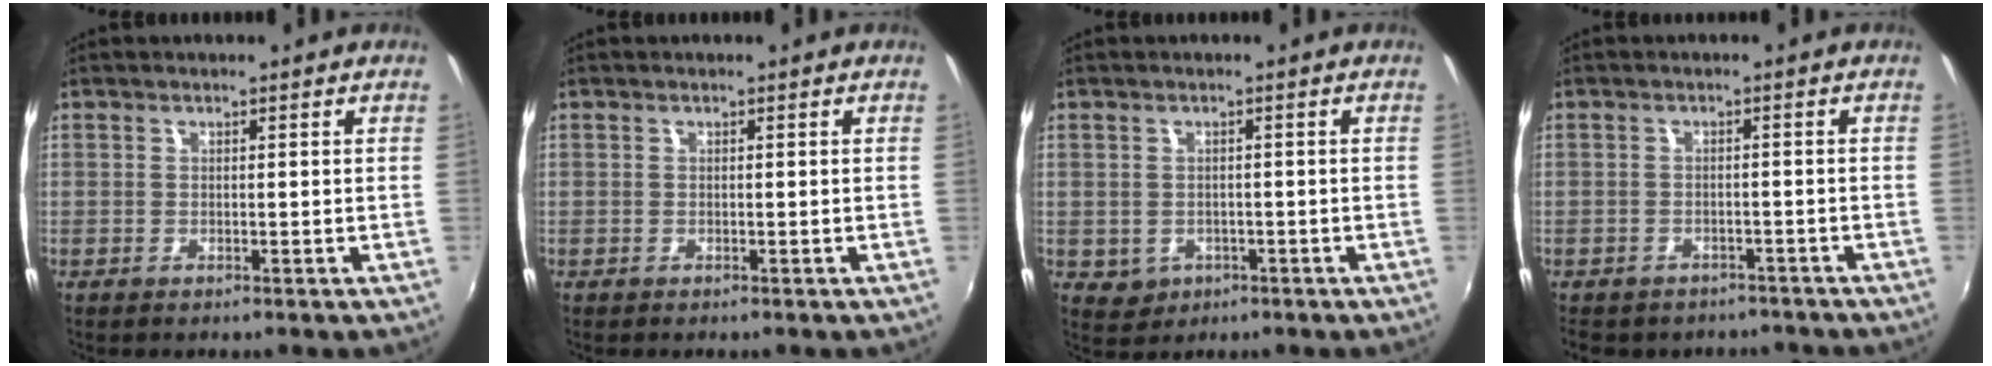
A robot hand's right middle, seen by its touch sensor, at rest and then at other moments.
{"total": 0.0}
{"total": 3.4, "force": [-0.9, 3.1, 1.2], "torque": [-0.029, -0.001, -0.004]}
{"total": 7.9, "force": [-6.4, 3.9, 2.5], "torque": [-0.060, -0.011, -0.083]}